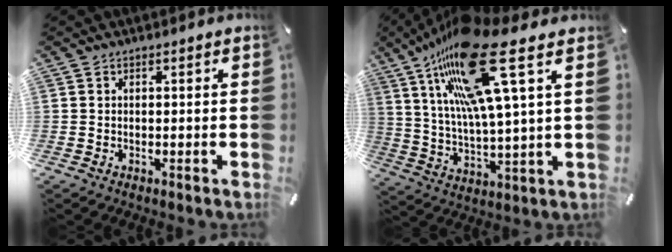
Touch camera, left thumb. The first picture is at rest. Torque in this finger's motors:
{"motor_torque": [2.72, 2.29, 2.22, -0.55, 1.05]}